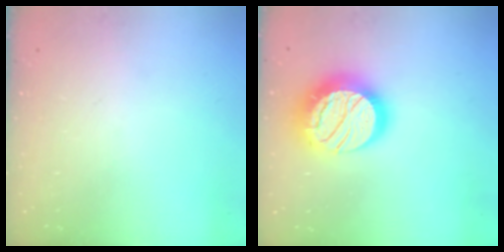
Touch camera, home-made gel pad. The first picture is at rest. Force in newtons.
{"total": 21.6, "press": 21.6, "slide": 1.6}